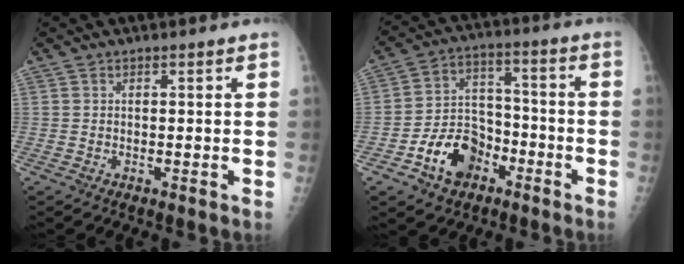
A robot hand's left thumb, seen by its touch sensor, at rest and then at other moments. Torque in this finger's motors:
{"motor_torque": [1.05, 1.26, 0.15, 0.00, 0.15]}